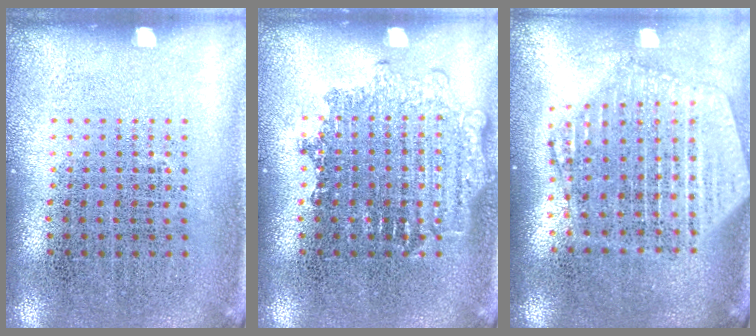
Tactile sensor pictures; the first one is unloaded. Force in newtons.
{"total": 2.0, "press": 1.9, "slide": 0.4}
{"total": 2.4, "press": 2.1, "slide": 1.2}